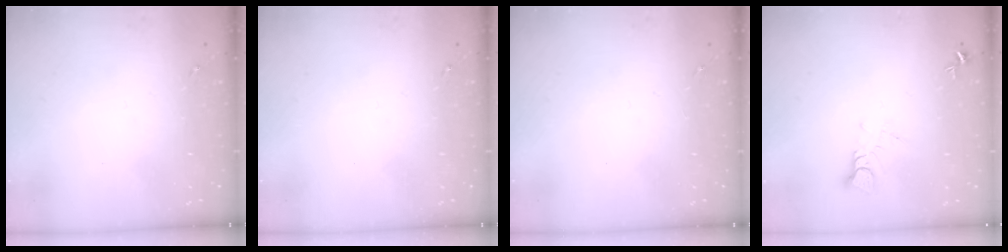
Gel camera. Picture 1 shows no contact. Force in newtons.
{"total": 0.0}
{"total": 0.0}
{"total": 3.8, "press": 3.8, "slide": 0.4}